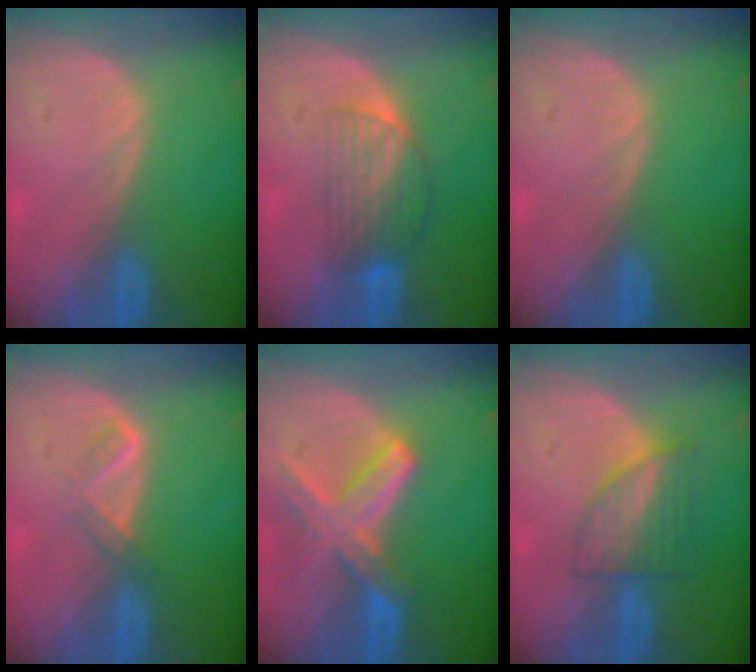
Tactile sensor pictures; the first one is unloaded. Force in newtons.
{"total": 6.6, "press": 5.6, "slide": 3.4}
{"total": 0.0}
{"total": 2.4, "press": 2.4, "slide": 0.7}
{"total": 8.2, "press": 7.3, "slide": 3.9}
{"total": 6.1, "press": 5.7, "slide": 2.0}